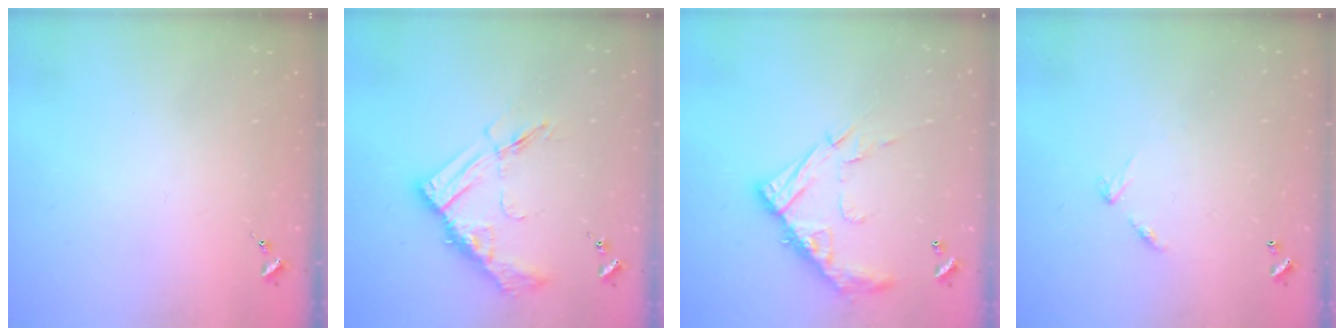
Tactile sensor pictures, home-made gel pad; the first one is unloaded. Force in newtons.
{"total": 14.1, "press": 14.0, "slide": 1.1}
{"total": 15.6, "press": 15.5, "slide": 1.2}
{"total": 6.0, "press": 6.0, "slide": 0.5}